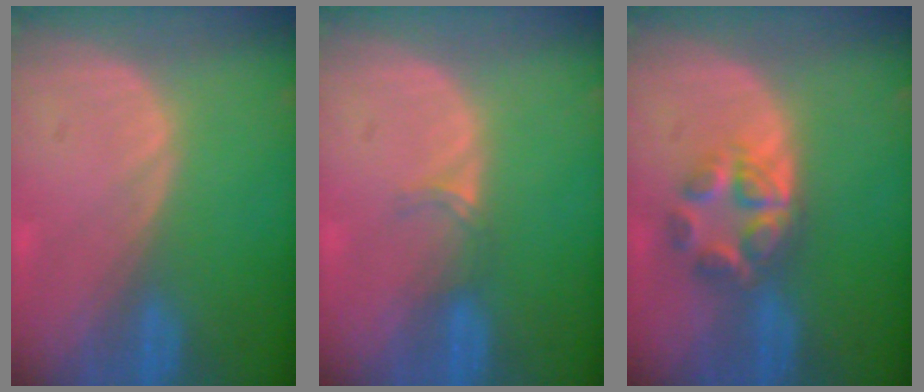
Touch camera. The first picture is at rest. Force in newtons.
{"total": 1.9, "press": 1.5, "slide": 1.2}
{"total": 5.8, "press": 5.4, "slide": 2.2}